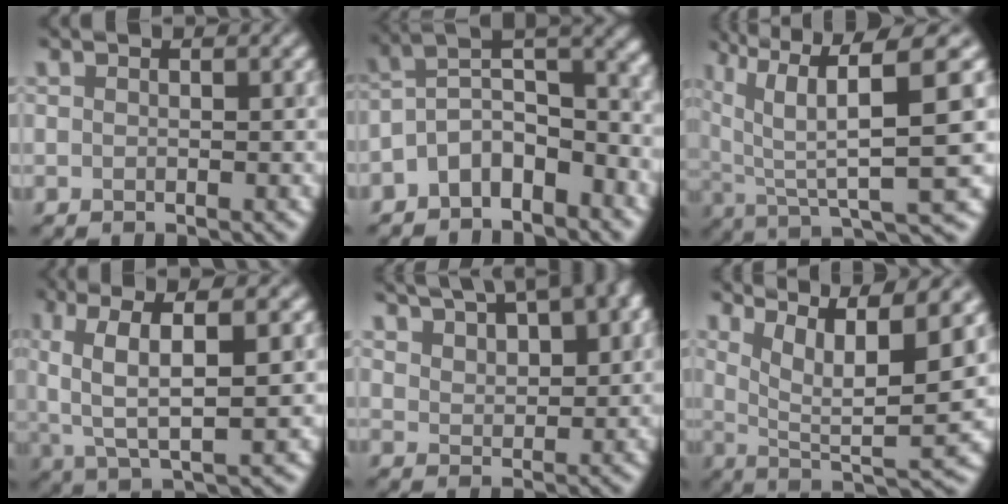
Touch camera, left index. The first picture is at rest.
{"total": 6.0, "force": [-4.5, 1.8, 3.6], "torque": [-0.074, 0.001, -0.054]}
{"total": 9.1, "force": [3.0, 1.1, 8.5], "torque": [-0.178, 0.000, 0.111]}
{"total": 5.3, "force": [0.9, 0.9, 5.1], "torque": [-0.129, -0.008, 0.054]}
{"total": 9.9, "force": [7.1, 3.5, 6.0], "torque": [-0.126, 0.031, 0.125]}
{"total": 9.5, "force": [4.4, 1.3, 8.3], "torque": [-0.152, -0.003, 0.118]}